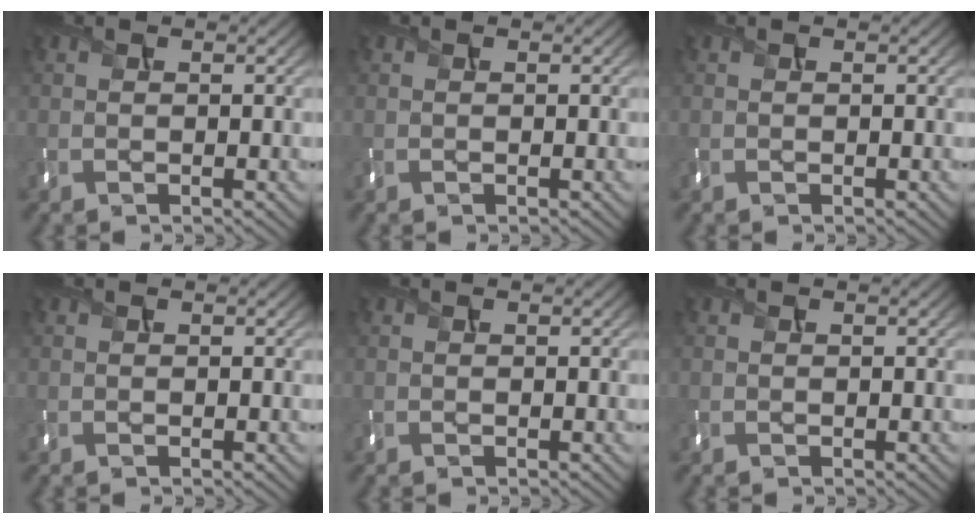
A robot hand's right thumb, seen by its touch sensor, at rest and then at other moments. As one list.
[{"total": 0.0}, {"total": 0.0}, {"total": 0.0}, {"total": 0.0}, {"total": 0.0}]